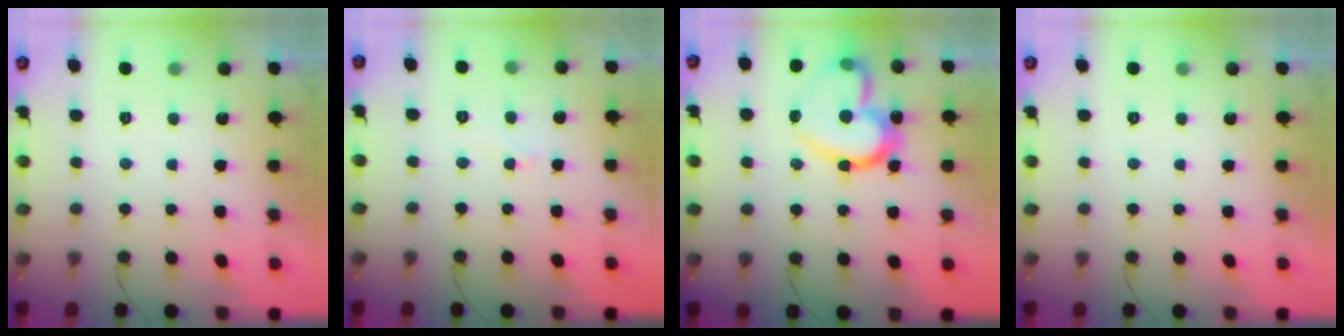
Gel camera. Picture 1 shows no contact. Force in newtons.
{"total": 2.6, "press": 2.5, "slide": 0.2}
{"total": 19.5, "press": 19.5, "slide": 1.5}
{"total": 0.0}